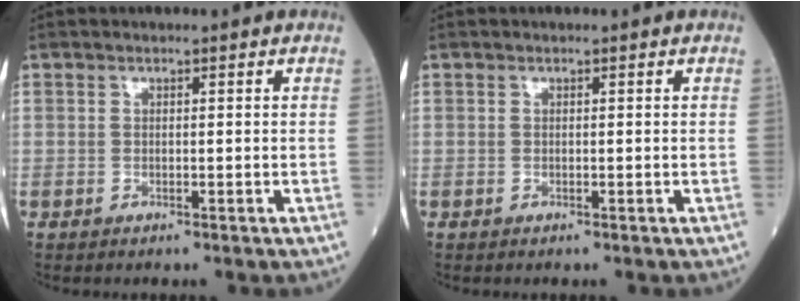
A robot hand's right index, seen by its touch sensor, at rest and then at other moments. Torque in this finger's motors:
{"motor_torque": [0.00, 0.01, -0.02, -0.01]}